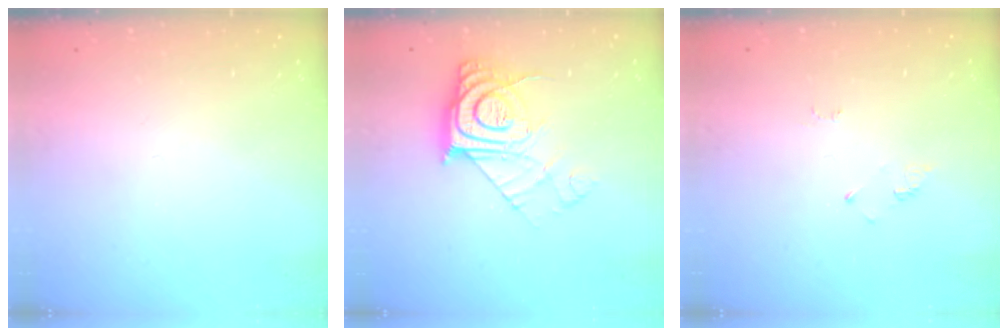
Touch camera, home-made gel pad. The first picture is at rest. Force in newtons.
{"total": 12.3, "press": 12.3, "slide": 1.1}
{"total": 2.6, "press": 2.6, "slide": 0.4}